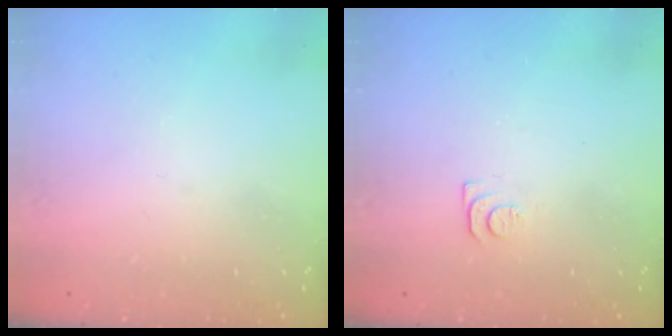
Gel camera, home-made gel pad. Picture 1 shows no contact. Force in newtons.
{"total": 4.6, "press": 4.6, "slide": 0.6}